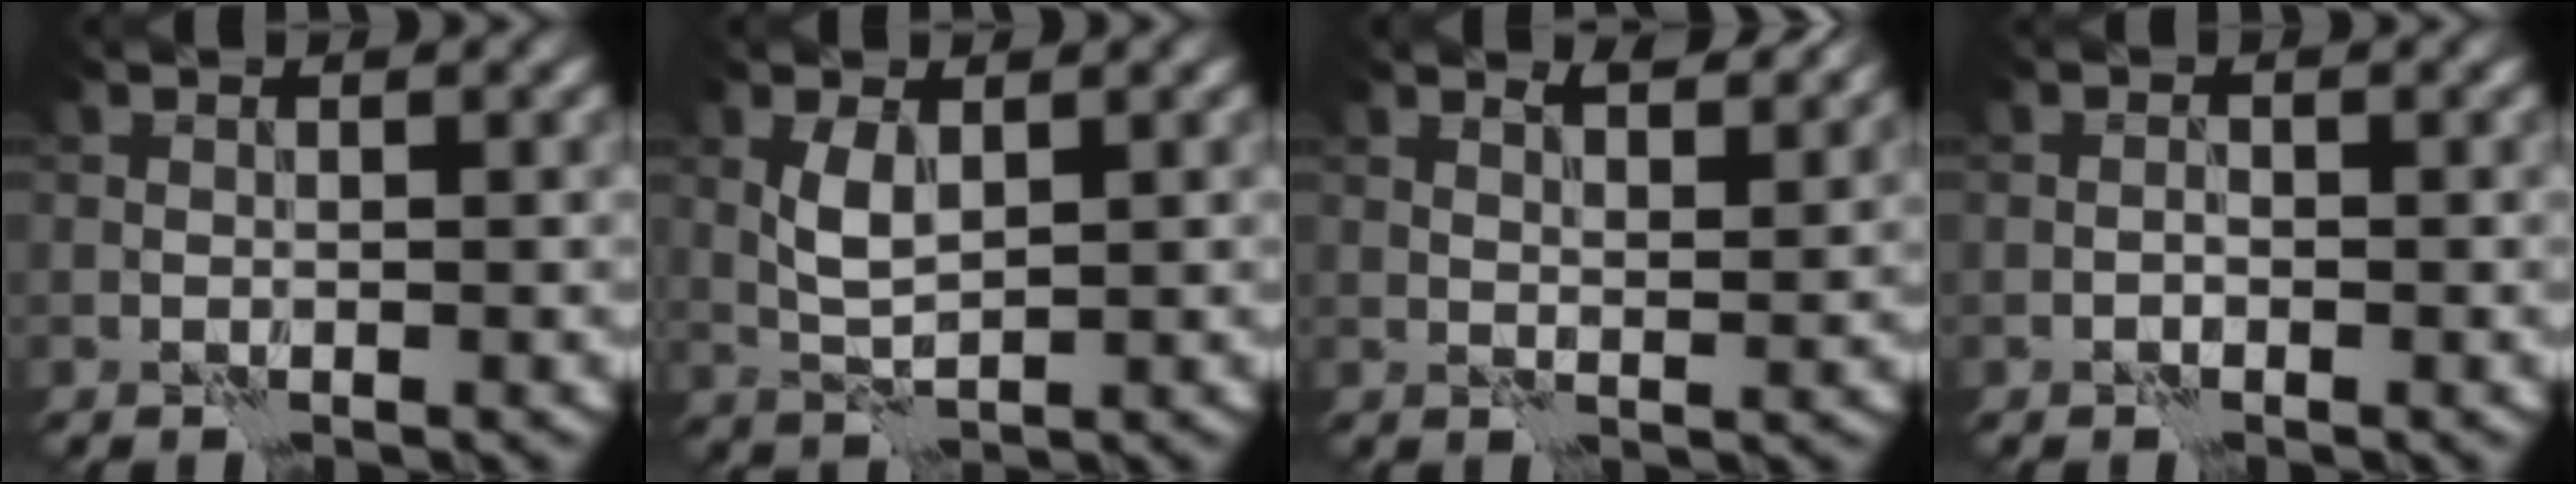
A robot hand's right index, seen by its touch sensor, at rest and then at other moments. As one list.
[{"total": 2.7, "force": [0.7, 1.1, 2.3], "torque": [-0.053, 0.002, 0.016]}, {"total": 3.6, "force": [2.8, 0.9, 2.1], "torque": [-0.029, 0.004, 0.035]}, {"total": 0.5, "force": [-0.3, 0.2, 0.3], "torque": [-0.003, 0.004, -0.008]}]